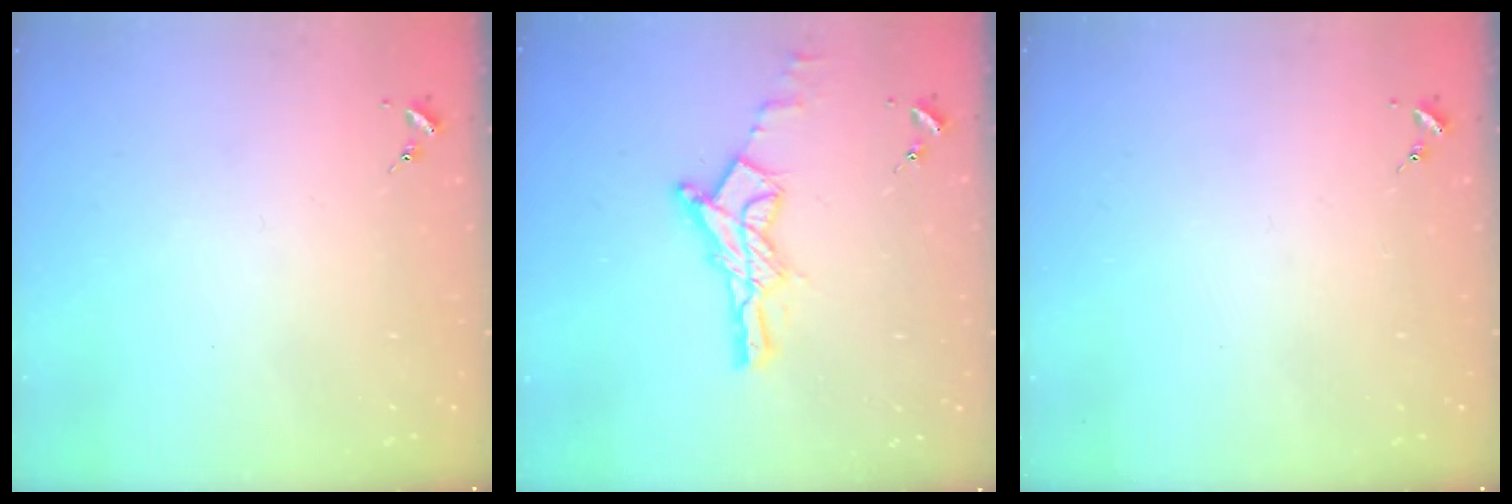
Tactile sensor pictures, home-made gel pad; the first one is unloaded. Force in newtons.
{"total": 14.2, "press": 14.1, "slide": 1.0}
{"total": 0.0}